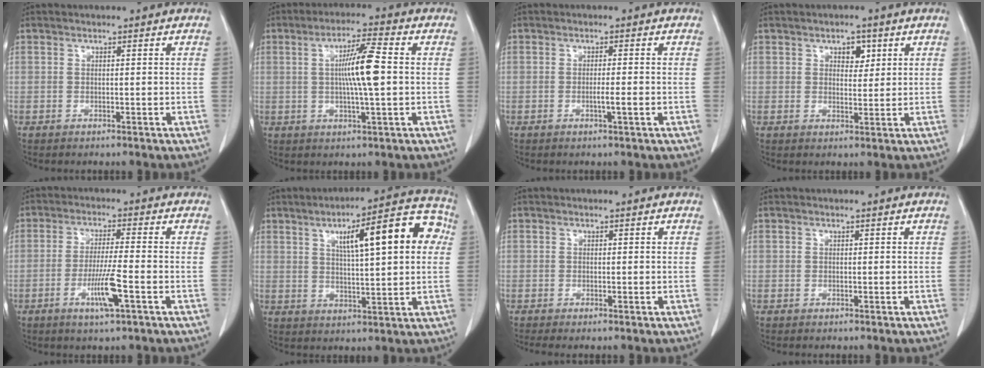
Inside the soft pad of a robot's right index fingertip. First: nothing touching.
{"total": 8.1, "force": [0.6, 0.1, 8.1], "torque": [-0.139, 0.003, 0.008]}
{"total": 1.9, "force": [-0.5, -0.3, 1.8], "torque": [-0.029, -0.001, -0.006]}
{"total": 3.1, "force": [1.5, 1.8, 2.0], "torque": [-0.026, 0.002, 0.023]}
{"total": 6.5, "force": [-2.5, -0.2, 6.0], "torque": [-0.110, -0.011, -0.045]}
{"total": 14.8, "force": [4.2, 2.9, 13.9], "torque": [-0.191, 0.032, 0.058]}
{"total": 0.9, "force": [-0.4, 0.2, 0.8], "torque": [-0.018, -0.003, -0.010]}
{"total": 0.0}